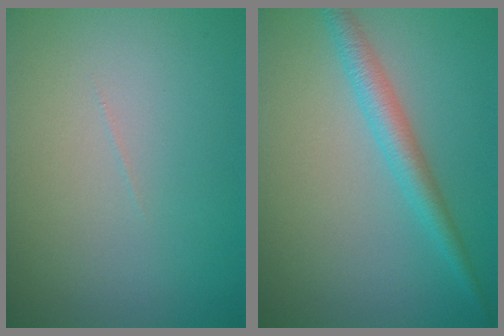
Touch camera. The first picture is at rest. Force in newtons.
{"total": 2.9, "press": 2.9, "slide": 0.2}